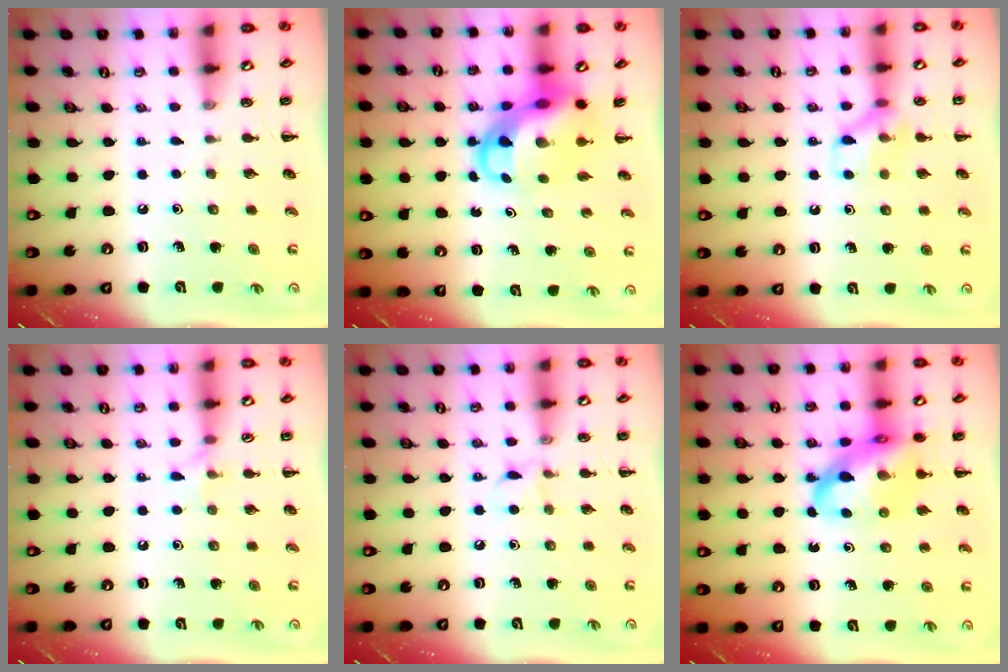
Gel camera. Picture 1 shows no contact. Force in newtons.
{"total": 8.3, "press": 8.2, "slide": 1.3}
{"total": 9.5, "press": 9.4, "slide": 0.7}
{"total": 5.0, "press": 4.8, "slide": 1.5}
{"total": 5.3, "press": 5.2, "slide": 1.3}
{"total": 16.2, "press": 15.7, "slide": 4.0}